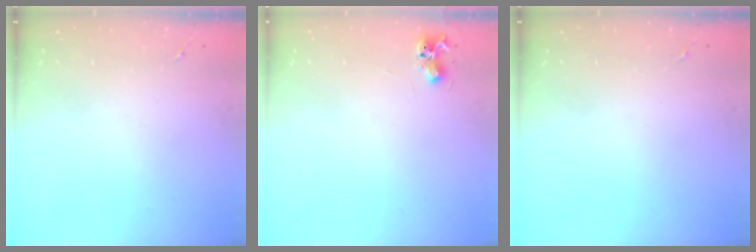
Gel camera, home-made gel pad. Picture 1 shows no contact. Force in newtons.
{"total": 6.5, "press": 6.5, "slide": 0.8}
{"total": 0.0}